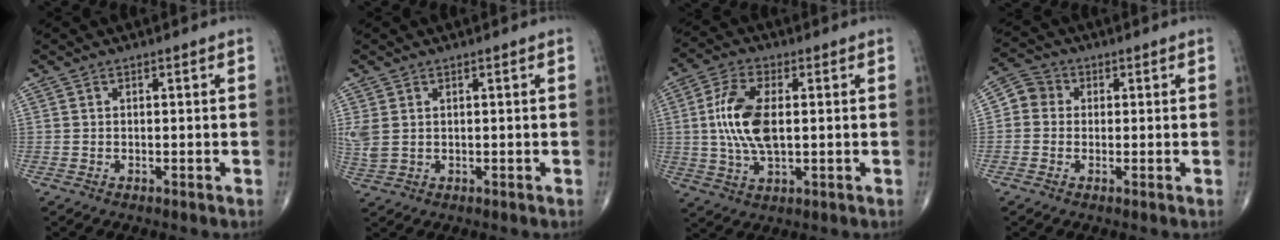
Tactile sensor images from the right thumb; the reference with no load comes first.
{"total": 3.5, "force": [0.8, 2.4, 2.5], "torque": [-0.077, 0.004, 0.022]}
{"total": 11.2, "force": [0.8, 5.3, 9.8], "torque": [-0.207, 0.000, 0.016]}
{"total": 4.5, "force": [0.2, 4.1, 1.7], "torque": [-0.012, 0.010, -0.009]}